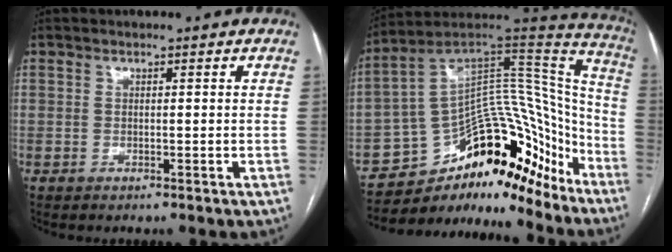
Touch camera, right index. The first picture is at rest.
{"total": 22.2, "force": [-16.8, 10.2, 10.4], "torque": [-0.119, 0.084, -0.252]}